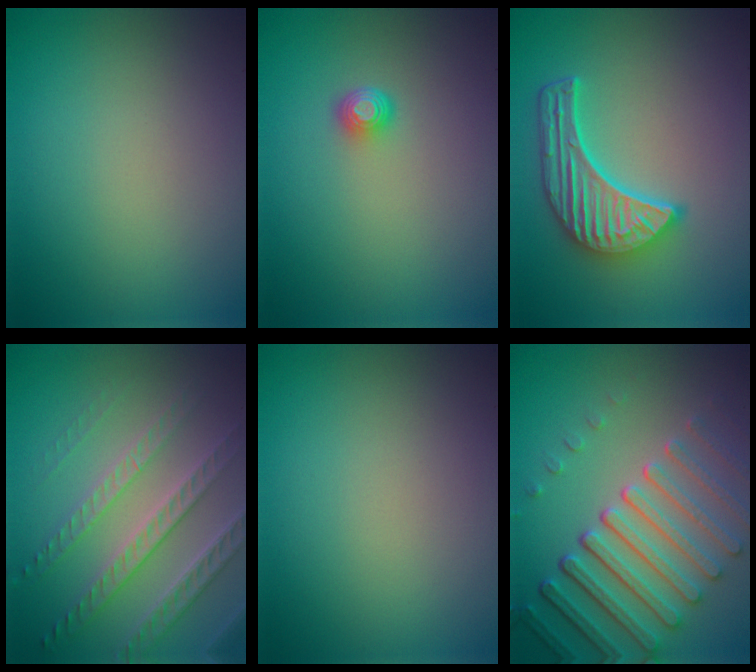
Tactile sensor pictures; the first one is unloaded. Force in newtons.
{"total": 1.5, "press": 1.1, "slide": 1.0}
{"total": 5.7, "press": 4.5, "slide": 3.5}
{"total": 4.7, "press": 4.0, "slide": 2.4}
{"total": 0.0}
{"total": 7.5, "press": 5.7, "slide": 4.9}